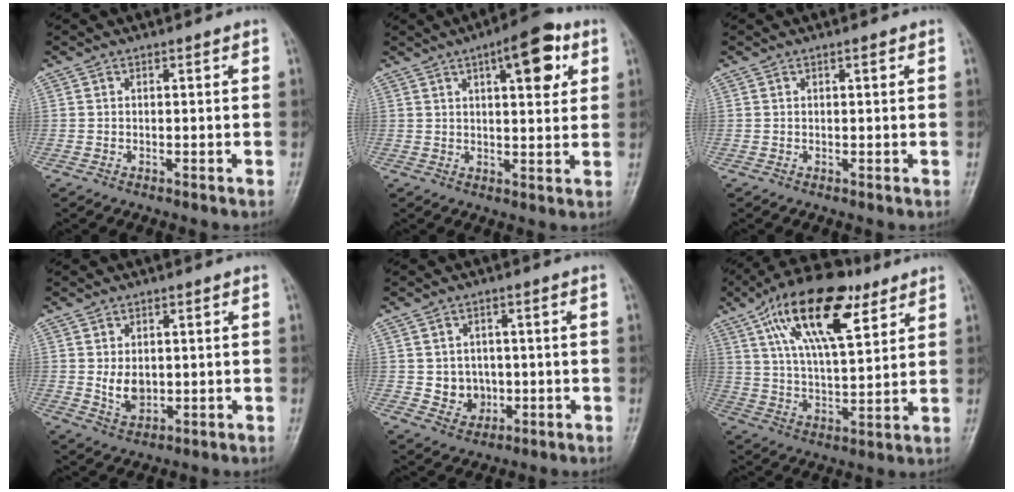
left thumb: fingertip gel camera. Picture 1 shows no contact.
{"total": 10.5, "force": [4.5, 3.9, 8.7], "torque": [-0.096, -0.010, 0.058]}
{"total": 0.8, "force": [0.4, 0.2, 0.7], "torque": [-0.011, 0.001, 0.005]}
{"total": 4.7, "force": [0.4, 3.3, 3.3], "torque": [-0.043, -0.011, 0.017]}
{"total": 5.5, "force": [-0.3, 5.0, 2.3], "torque": [-0.007, 0.004, 0.005]}
{"total": 19.2, "force": [9.5, 8.2, 14.6], "torque": [-0.231, -0.020, 0.163]}